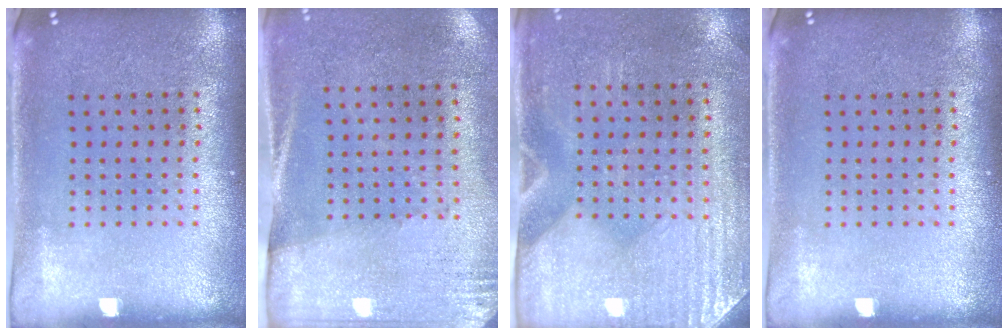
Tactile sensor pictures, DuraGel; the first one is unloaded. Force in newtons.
{"total": 2.7, "press": 2.4, "slide": 1.4}
{"total": 3.0, "press": 2.6, "slide": 1.5}
{"total": 0.0}